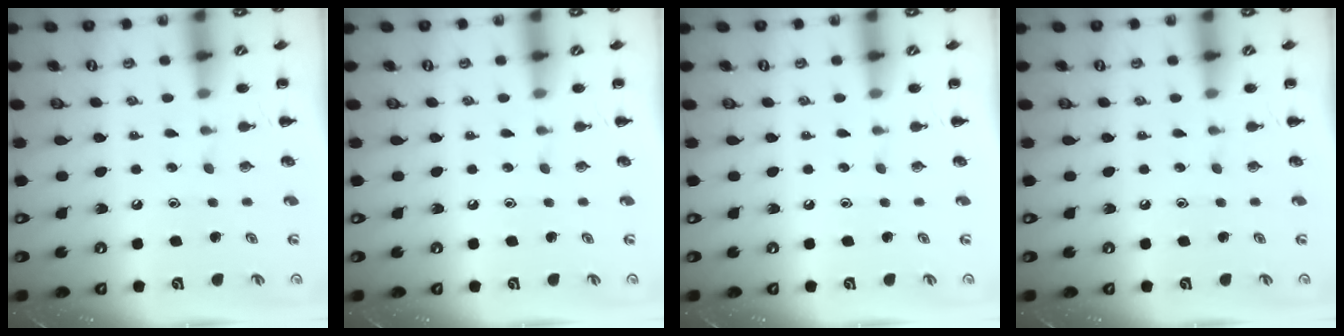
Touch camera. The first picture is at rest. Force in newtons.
{"total": 0.0}
{"total": 0.0}
{"total": 0.0}